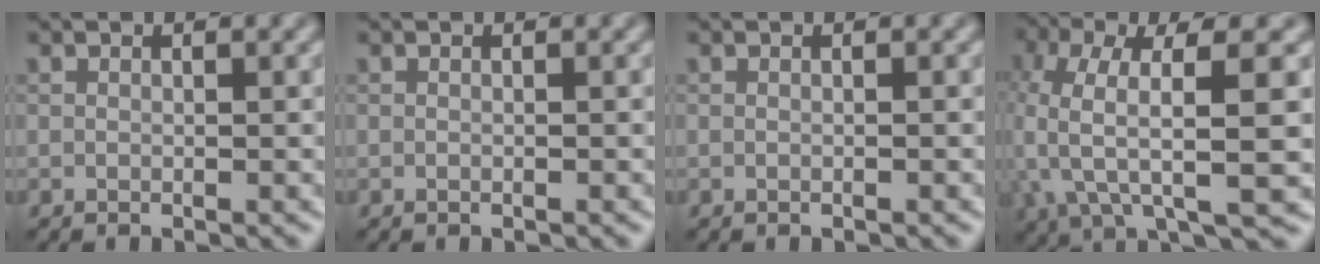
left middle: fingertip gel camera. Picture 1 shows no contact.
{"total": 0.0}
{"total": 0.0}
{"total": 9.2, "force": [0.3, 3.0, 8.7], "torque": [-0.173, 0.001, 0.004]}